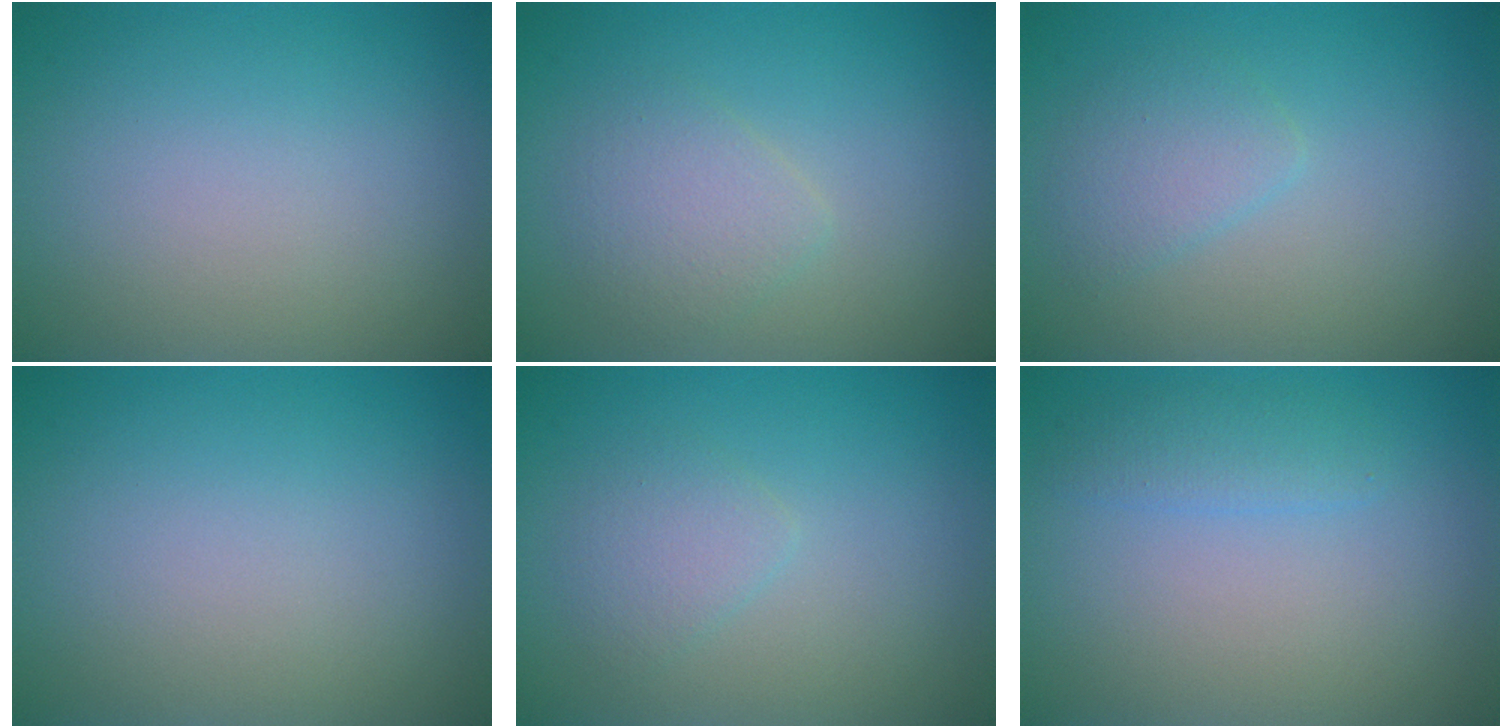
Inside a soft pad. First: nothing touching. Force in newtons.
{"total": 2.3, "press": 2.3, "slide": 0.1}
{"total": 2.0, "press": 2.0, "slide": 0.1}
{"total": 0.0}
{"total": 1.7, "press": 1.7, "slide": 0.1}
{"total": 1.6, "press": 1.6, "slide": 0.2}